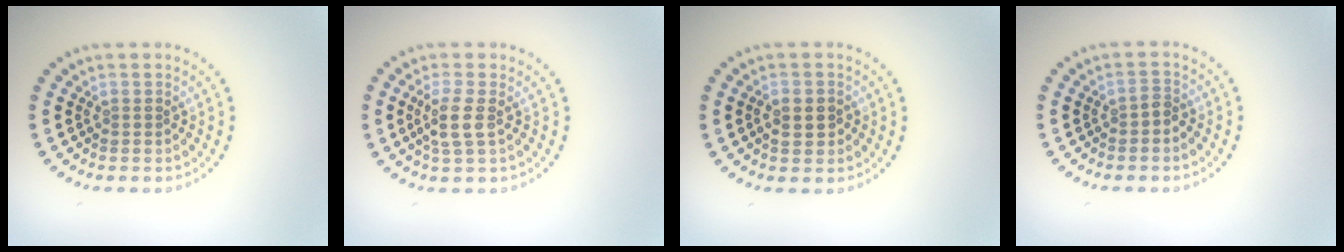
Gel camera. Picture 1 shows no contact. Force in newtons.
{"total": 2.3, "press": 2.0, "slide": 1.2}
{"total": 1.8, "press": 1.8, "slide": 0.2}
{"total": 1.0, "press": 0.8, "slide": 0.6}